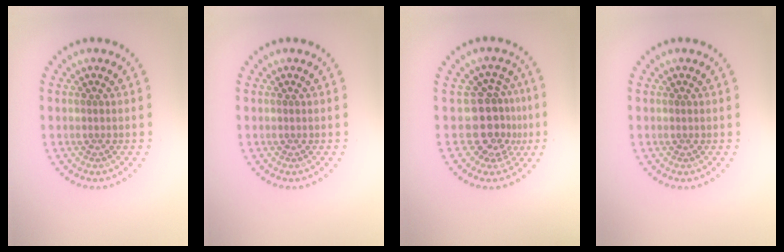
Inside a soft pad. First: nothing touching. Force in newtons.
{"total": 0.0}
{"total": 3.9, "press": 3.0, "slide": 2.5}
{"total": 0.0}